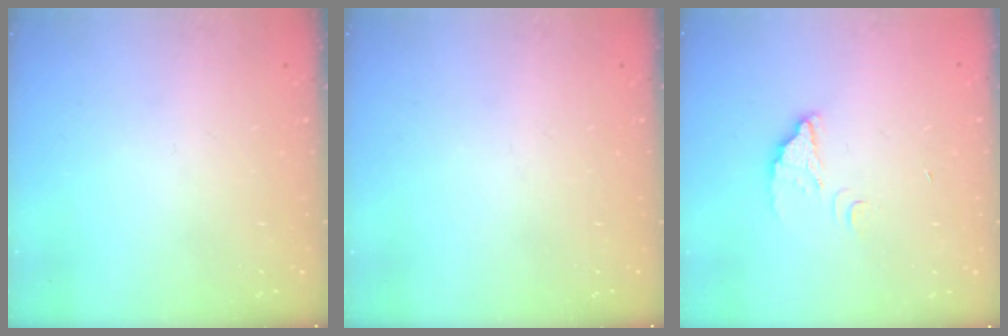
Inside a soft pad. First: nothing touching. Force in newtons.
{"total": 0.0}
{"total": 2.9, "press": 2.9, "slide": 0.2}